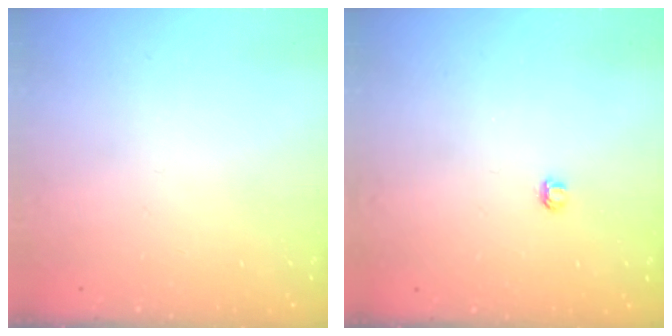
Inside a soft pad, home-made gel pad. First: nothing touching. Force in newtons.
{"total": 2.8, "press": 2.8, "slide": 0.3}